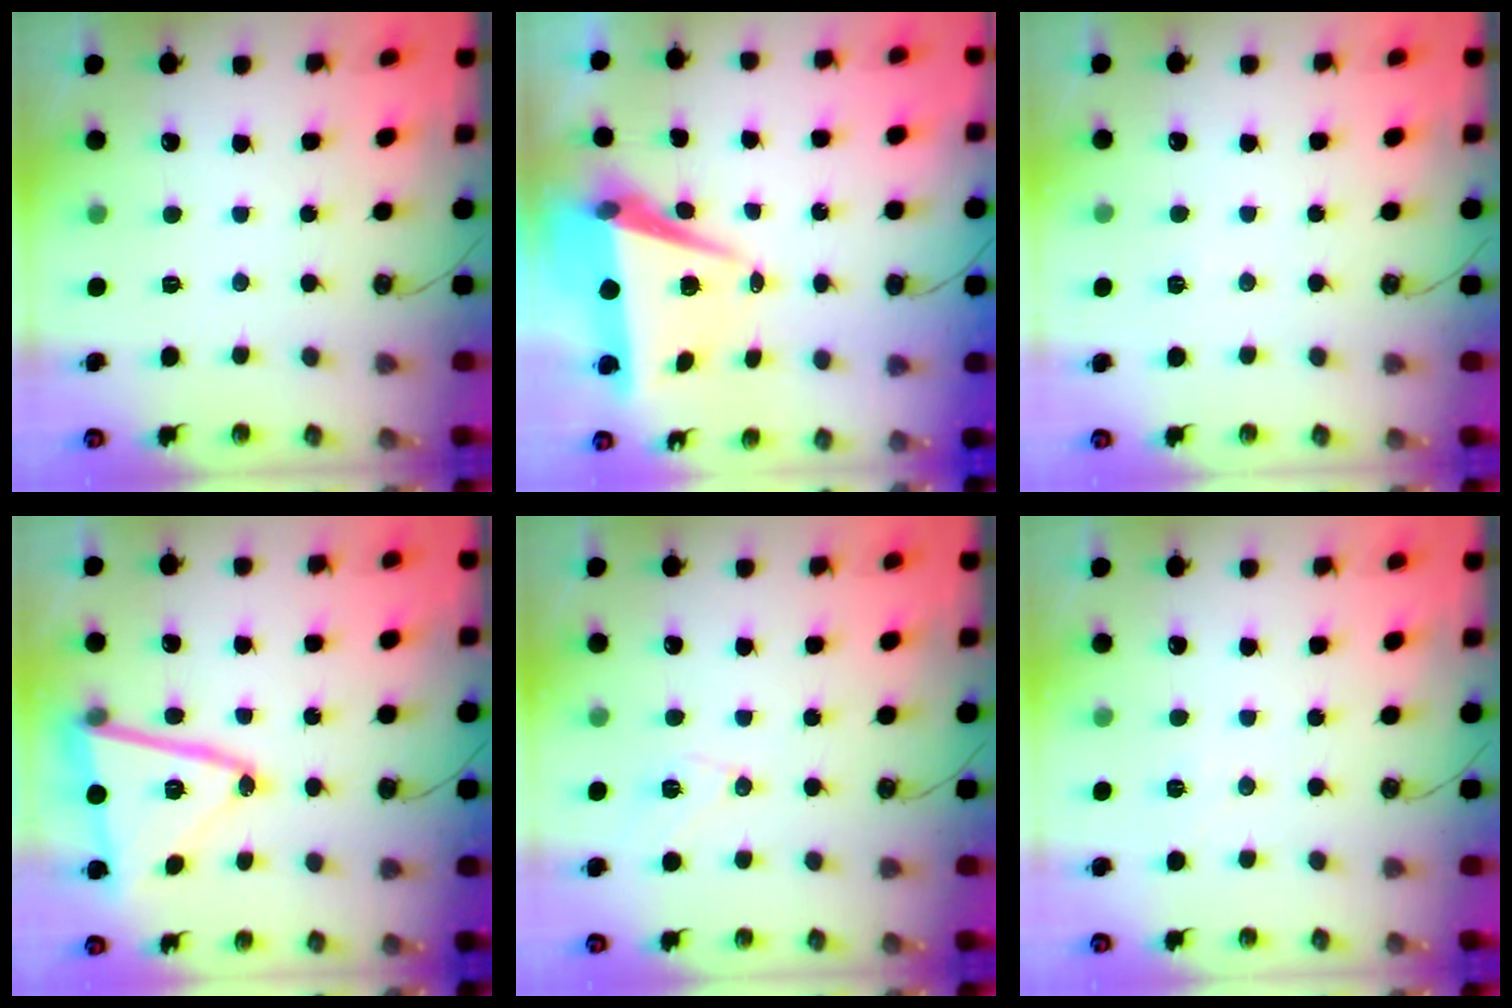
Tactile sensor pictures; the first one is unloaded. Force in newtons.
{"total": 9.2, "press": 8.2, "slide": 4.2}
{"total": 5.5, "press": 3.2, "slide": 4.5}
{"total": 17.0, "press": 17.0, "slide": 1.3}
{"total": 7.1, "press": 6.3, "slide": 3.2}
{"total": 4.8, "press": 3.2, "slide": 3.7}